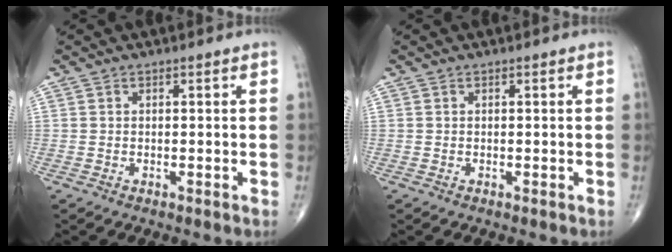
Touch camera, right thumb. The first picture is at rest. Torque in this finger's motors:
{"motor_torque": [0.04, 0.04, 0.00, 0.00, 0.00]}